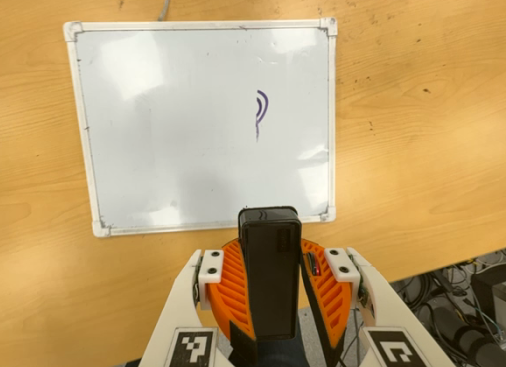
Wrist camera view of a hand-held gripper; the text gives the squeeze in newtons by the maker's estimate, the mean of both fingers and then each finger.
{"total": 8.8, "left": 8.7, "right": 8.9}